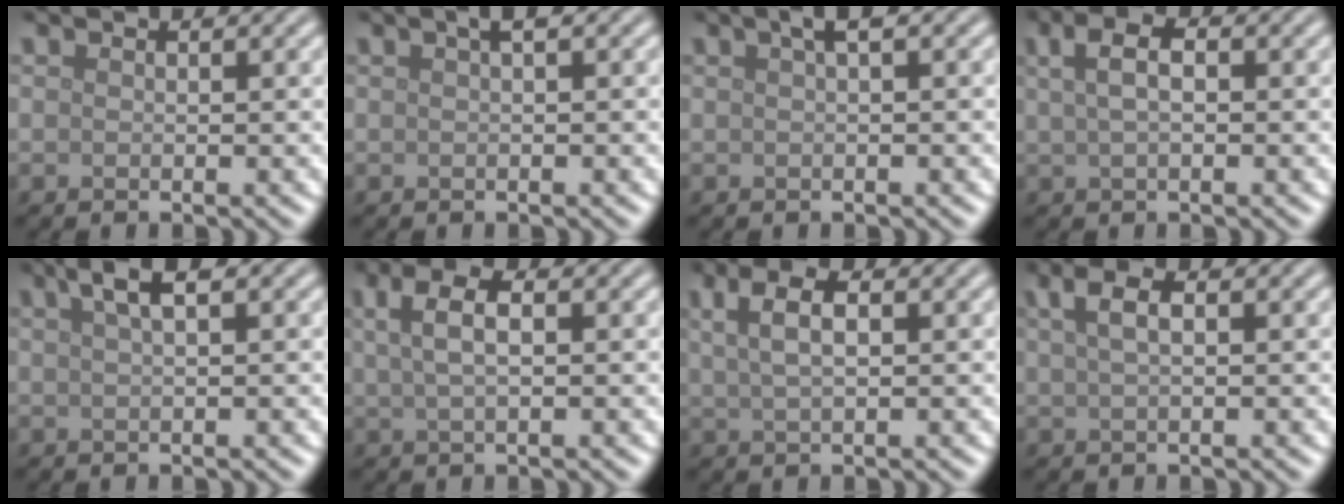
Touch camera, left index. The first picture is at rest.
{"total": 1.2, "force": [0.5, 0.2, 1.0], "torque": [-0.019, 0.011, 0.009]}
{"total": 1.6, "force": [0.6, 0.3, 1.4], "torque": [-0.023, 0.011, 0.011]}
{"total": 3.8, "force": [1.4, 1.8, 3.0], "torque": [-0.056, 0.012, 0.013]}
{"total": 2.6, "force": [1.5, 0.7, 2.1], "torque": [-0.029, 0.009, 0.024]}
{"total": 3.9, "force": [1.4, 1.6, 3.2], "torque": [-0.062, 0.012, 0.022]}
{"total": 4.2, "force": [1.8, 1.7, 3.5], "torque": [-0.063, 0.014, 0.023]}
{"total": 3.4, "force": [1.6, 1.3, 2.6], "torque": [-0.046, 0.012, 0.019]}